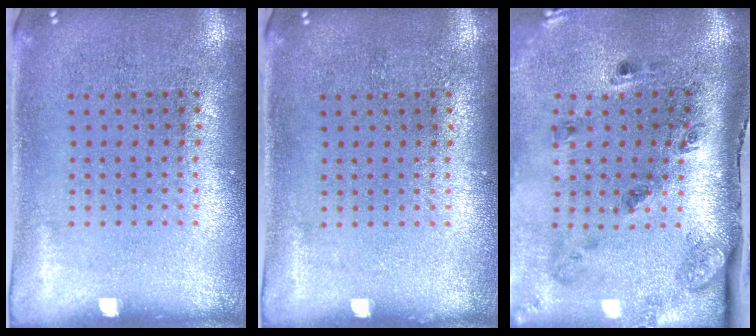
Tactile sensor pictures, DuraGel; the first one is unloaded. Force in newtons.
{"total": 0.0}
{"total": 2.9, "press": 1.8, "slide": 2.2}